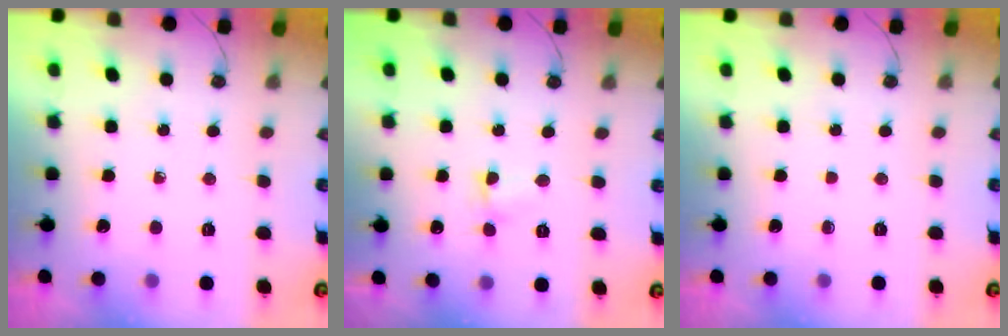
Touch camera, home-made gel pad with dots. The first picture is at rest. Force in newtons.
{"total": 1.0, "press": 1.0, "slide": 0.4}
{"total": 0.0}